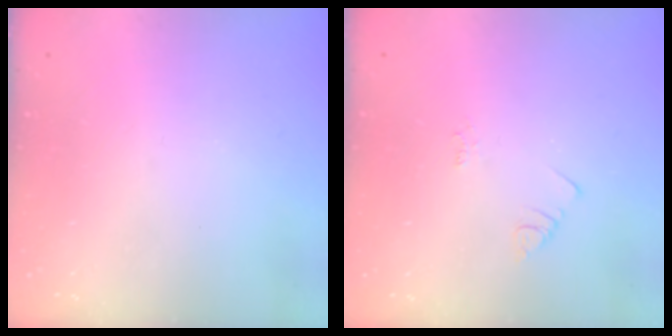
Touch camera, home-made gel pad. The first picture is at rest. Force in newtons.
{"total": 2.2, "press": 2.1, "slide": 0.4}